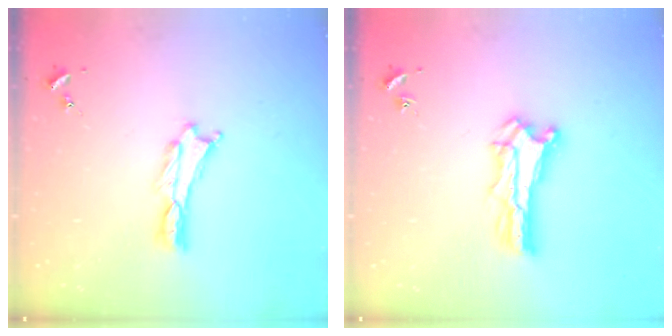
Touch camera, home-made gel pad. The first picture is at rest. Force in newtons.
{"total": 1.5, "press": 1.5, "slide": 0.2}